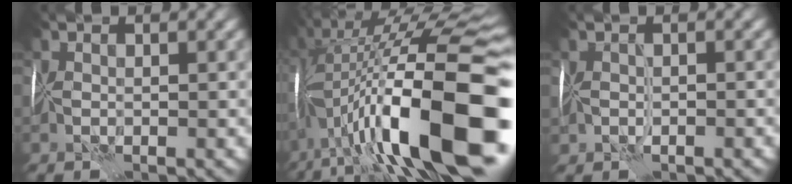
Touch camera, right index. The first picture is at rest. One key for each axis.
{"total": 18.0, "fx": -4.2, "fy": 5.0, "fz": 16.8, "tx": -0.277, "ty": 0.027, "tz": -0.081}
{"total": 0.6, "fx": -0.5, "fy": -0.4, "fz": -0.2, "tx": 0.006, "ty": -0.006, "tz": -0.009}